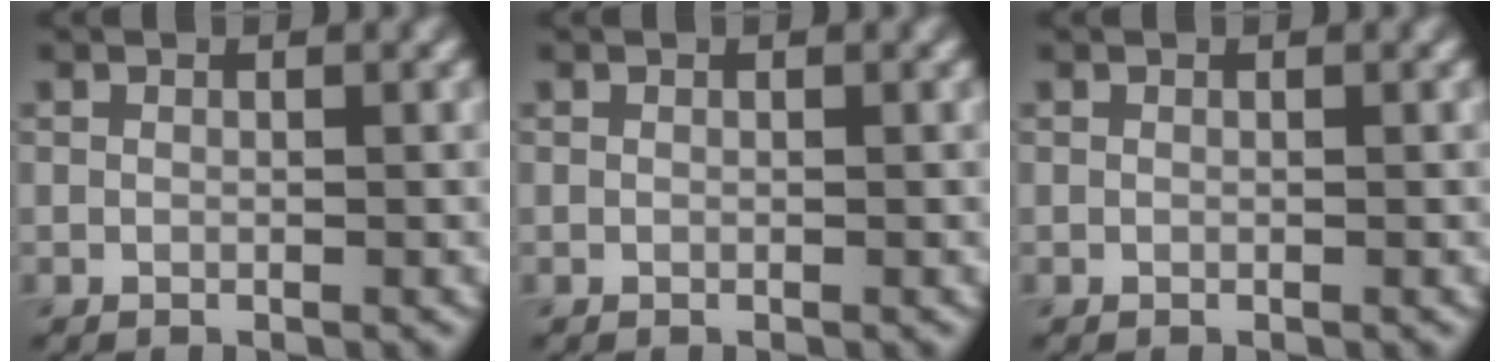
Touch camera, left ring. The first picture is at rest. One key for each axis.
{"total": 0.0}
{"total": 0.0}